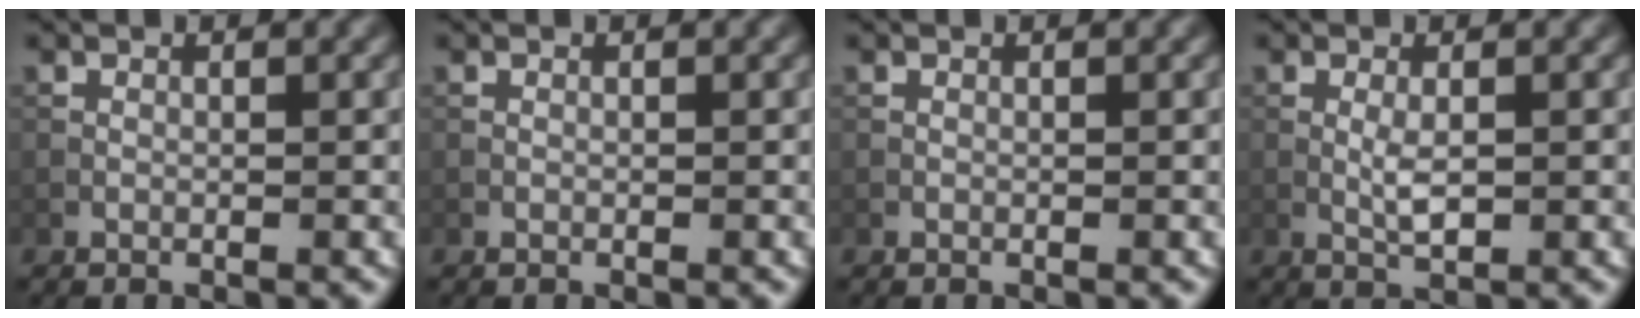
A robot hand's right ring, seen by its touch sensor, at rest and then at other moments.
{"total": 0.0}
{"total": 0.0}
{"total": 1.8, "force": [-0.1, 0.5, 1.7], "torque": [-0.037, 0.001, -0.003]}